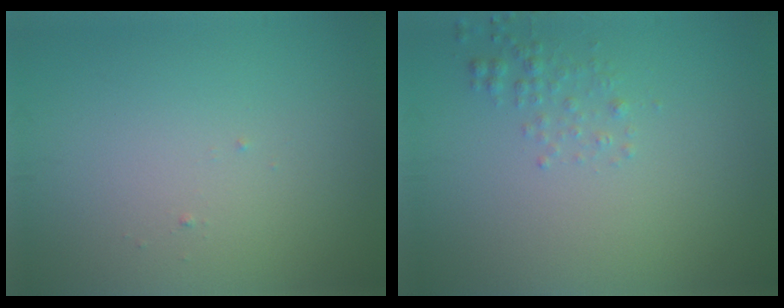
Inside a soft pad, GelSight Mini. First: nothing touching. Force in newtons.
{"total": 1.3, "press": 1.3, "slide": 0.1}